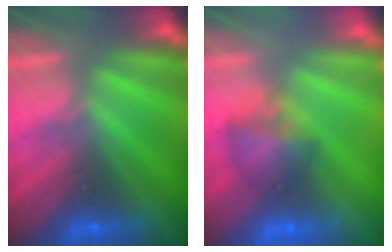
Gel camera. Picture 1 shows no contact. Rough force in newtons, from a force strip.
{"total": 7.6}